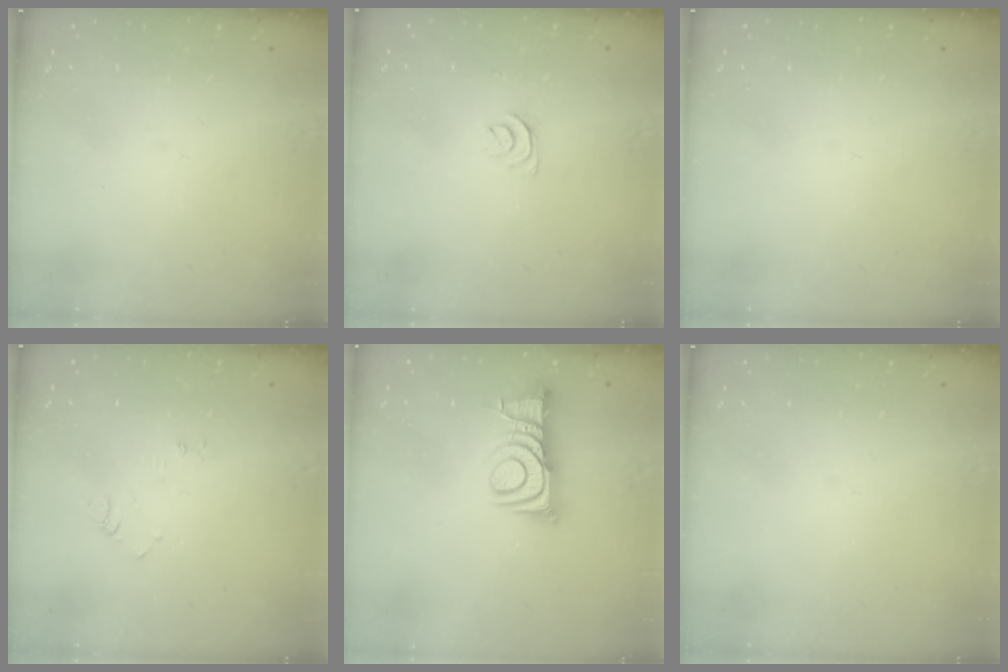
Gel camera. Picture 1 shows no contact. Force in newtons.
{"total": 3.6, "press": 3.6, "slide": 0.4}
{"total": 0.0}
{"total": 3.9, "press": 3.9, "slide": 0.5}
{"total": 10.4, "press": 10.4, "slide": 0.2}
{"total": 0.0}